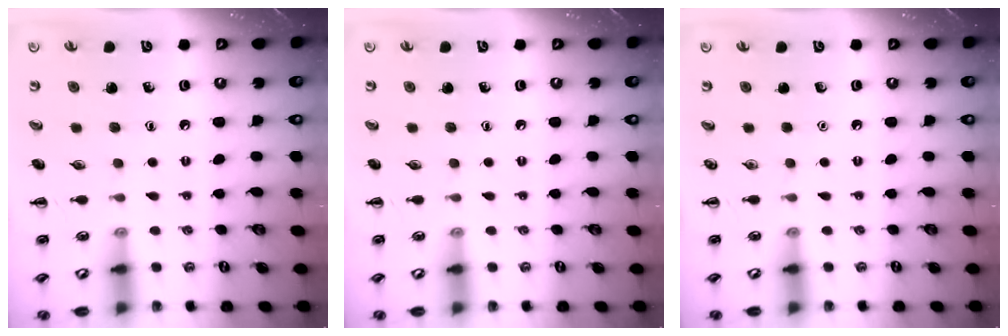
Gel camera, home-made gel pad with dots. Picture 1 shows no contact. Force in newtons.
{"total": 0.0}
{"total": 0.0}